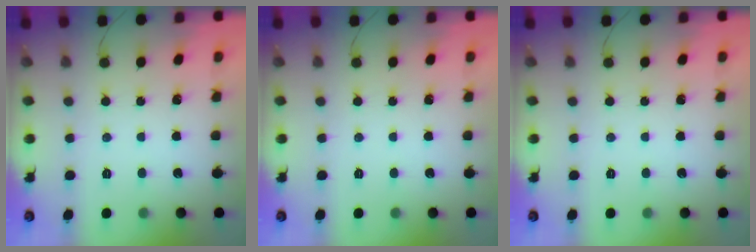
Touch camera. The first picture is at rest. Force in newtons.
{"total": 0.0}
{"total": 0.0}